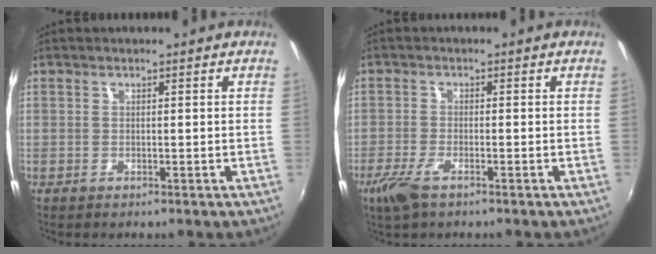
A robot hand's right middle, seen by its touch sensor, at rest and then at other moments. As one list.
[{"total": 4.7, "force": [-3.0, 1.3, 3.4], "torque": [-0.086, -0.011, -0.059]}]